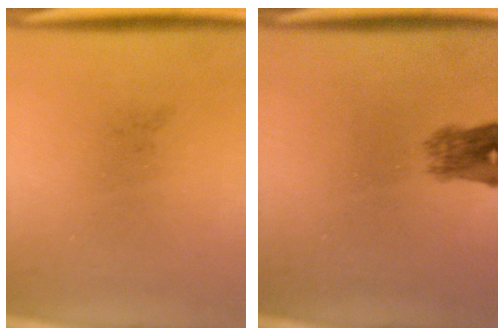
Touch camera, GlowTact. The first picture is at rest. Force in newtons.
{"total": 3.4}